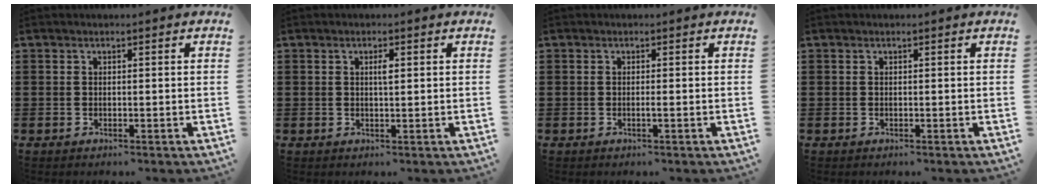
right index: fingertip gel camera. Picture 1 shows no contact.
{"total": 1.6, "force": [0.4, 0.4, 1.5], "torque": [-0.029, 0.004, 0.005]}
{"total": 0.7, "force": [-0.3, -0.2, 0.6], "torque": [-0.011, -0.004, -0.005]}
{"total": 0.0}